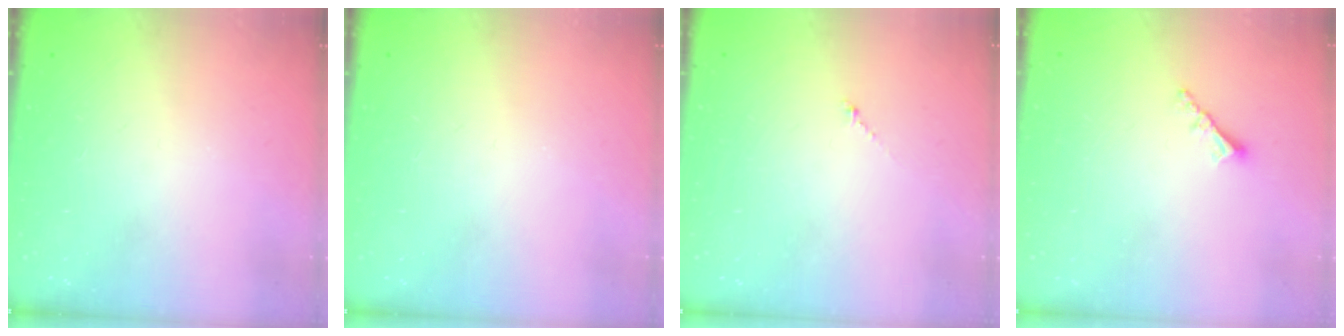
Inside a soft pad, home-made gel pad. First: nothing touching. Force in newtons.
{"total": 0.0}
{"total": 0.7, "press": 0.6, "slide": 0.4}
{"total": 2.3, "press": 2.3, "slide": 0.1}